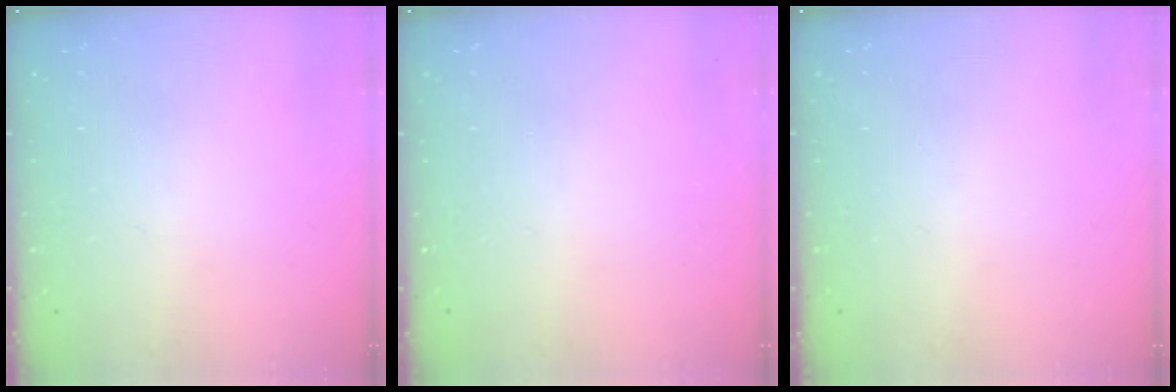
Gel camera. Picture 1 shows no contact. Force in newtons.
{"total": 0.0}
{"total": 0.0}